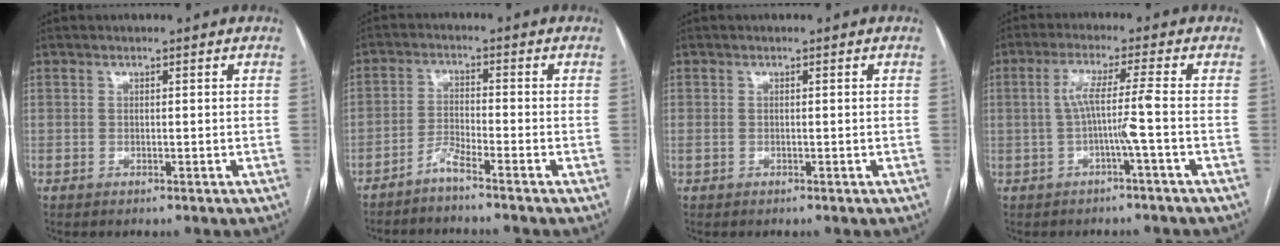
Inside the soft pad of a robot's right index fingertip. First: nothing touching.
{"total": 3.1, "force": [-2.8, -0.5, 1.3], "torque": [-0.029, -0.011, -0.059]}
{"total": 0.9, "force": [-0.2, 0.5, 0.6], "torque": [-0.020, 0.008, 0.003]}
{"total": 5.3, "force": [-1.1, -1.2, 5.0], "torque": [-0.096, 0.016, -0.015]}